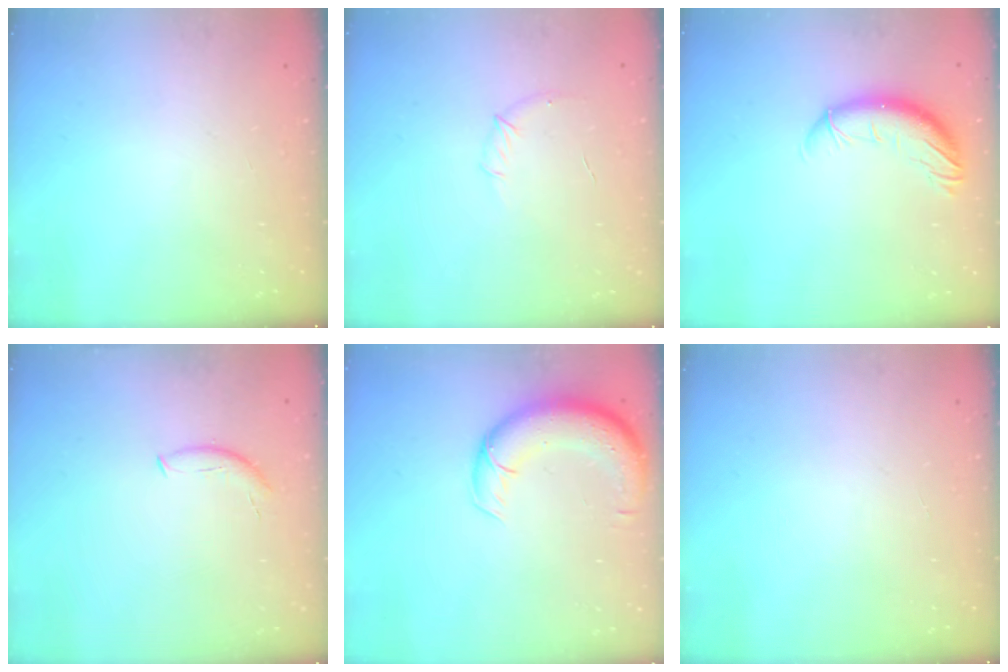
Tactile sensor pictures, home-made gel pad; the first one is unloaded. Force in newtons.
{"total": 7.4, "press": 7.2, "slide": 1.7}
{"total": 10.2, "press": 10.0, "slide": 2.0}
{"total": 6.6, "press": 6.6, "slide": 0.6}
{"total": 10.9, "press": 10.6, "slide": 2.7}
{"total": 0.0}